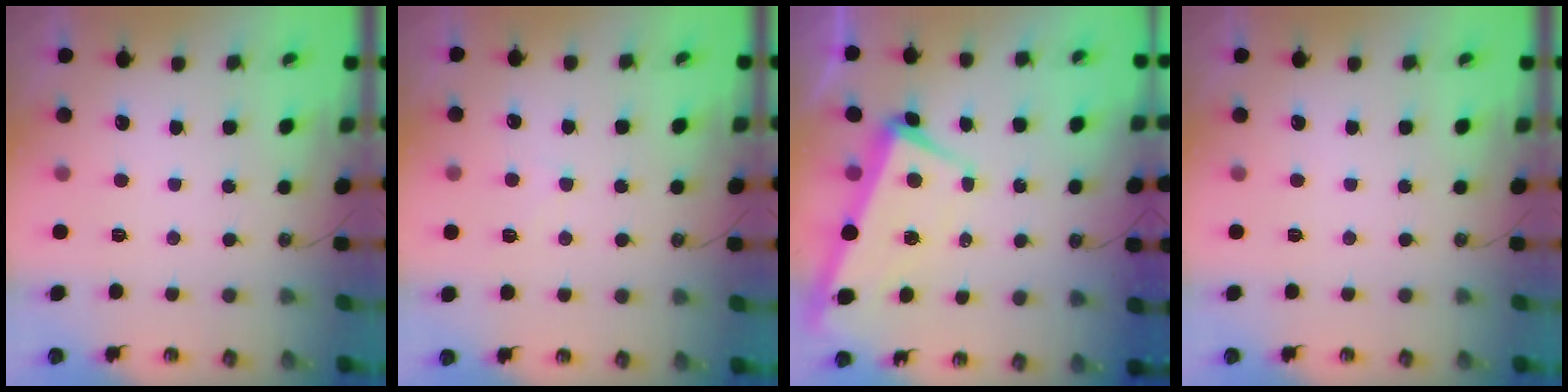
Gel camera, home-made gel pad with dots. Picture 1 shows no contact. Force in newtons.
{"total": 2.6, "press": 2.6, "slide": 0.4}
{"total": 1.6, "press": 1.3, "slide": 0.9}
{"total": 0.0}